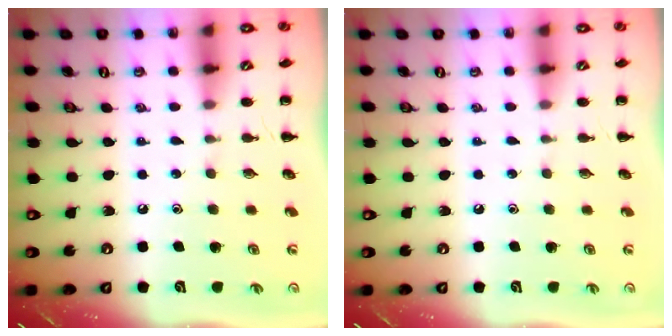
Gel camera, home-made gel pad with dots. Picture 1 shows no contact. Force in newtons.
{"total": 0.0}